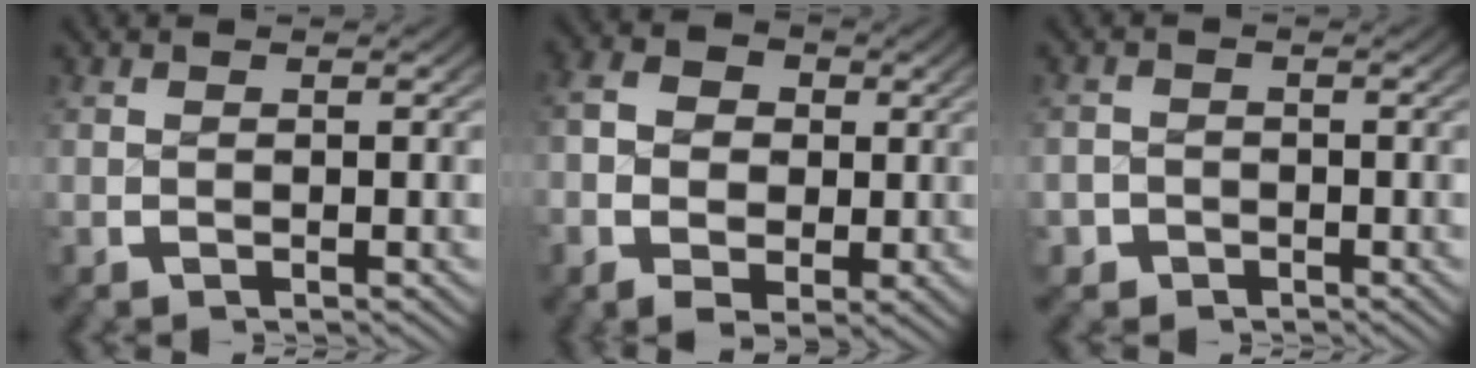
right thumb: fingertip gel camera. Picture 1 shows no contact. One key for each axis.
{"total": 6.2, "fx": 0.0, "fy": 4.7, "fz": 4.1, "tx": -0.071, "ty": -0.016, "tz": 0.002}
{"total": 2.4, "fx": -1.6, "fy": 1.7, "fz": -0.1, "tx": 0.005, "ty": -0.012, "tz": -0.027}